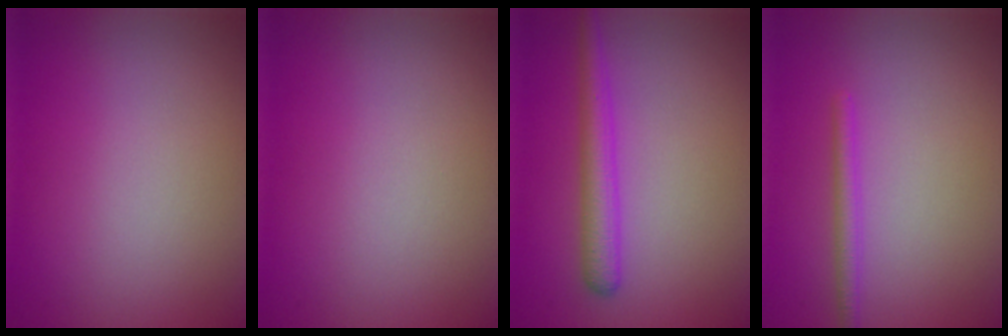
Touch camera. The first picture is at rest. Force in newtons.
{"total": 0.0}
{"total": 3.0, "press": 3.0, "slide": 0.2}
{"total": 1.6, "press": 1.6, "slide": 0.0}